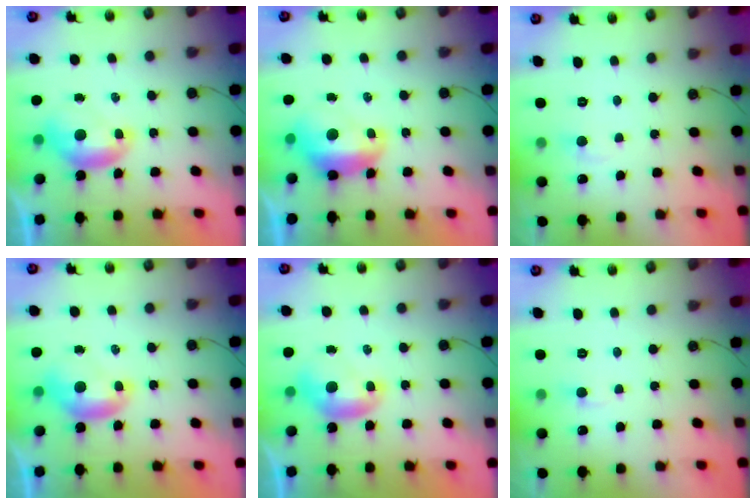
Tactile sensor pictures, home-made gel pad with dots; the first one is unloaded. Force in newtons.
{"total": 1.9, "press": 1.8, "slide": 0.6}
{"total": 0.9, "press": 0.6, "slide": 0.7}
{"total": 0.0}
{"total": 0.0}
{"total": 0.7, "press": 0.6, "slide": 0.5}